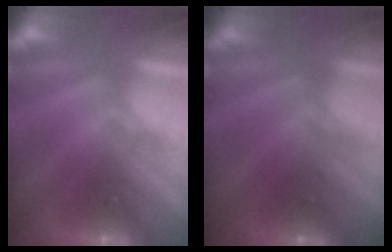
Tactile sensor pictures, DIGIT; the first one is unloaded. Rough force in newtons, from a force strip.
{"total": 1.9}